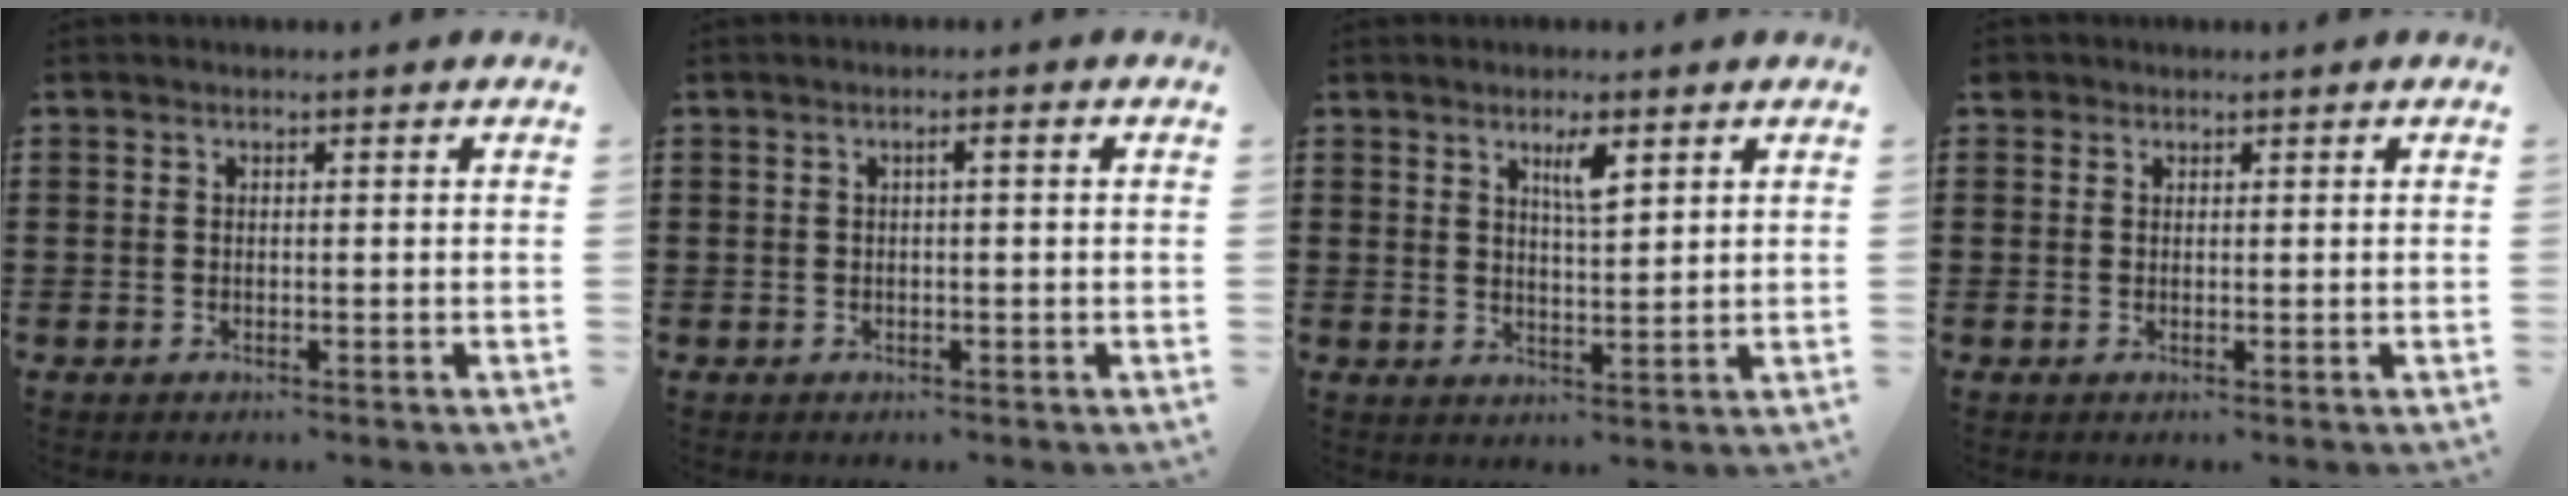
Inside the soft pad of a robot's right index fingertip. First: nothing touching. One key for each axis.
{"total": 1.2, "fx": -0.1, "fy": 0.0, "fz": 1.2, "tx": -0.019, "ty": -0.002, "tz": -0.002}
{"total": 3.8, "fx": 2.2, "fy": 0.8, "fz": 3.1, "tx": -0.049, "ty": -0.001, "tz": 0.032}
{"total": 0.8, "fx": 0.5, "fy": 0.7, "fz": 0.0, "tx": -0.001, "ty": 0.004, "tz": 0.009}